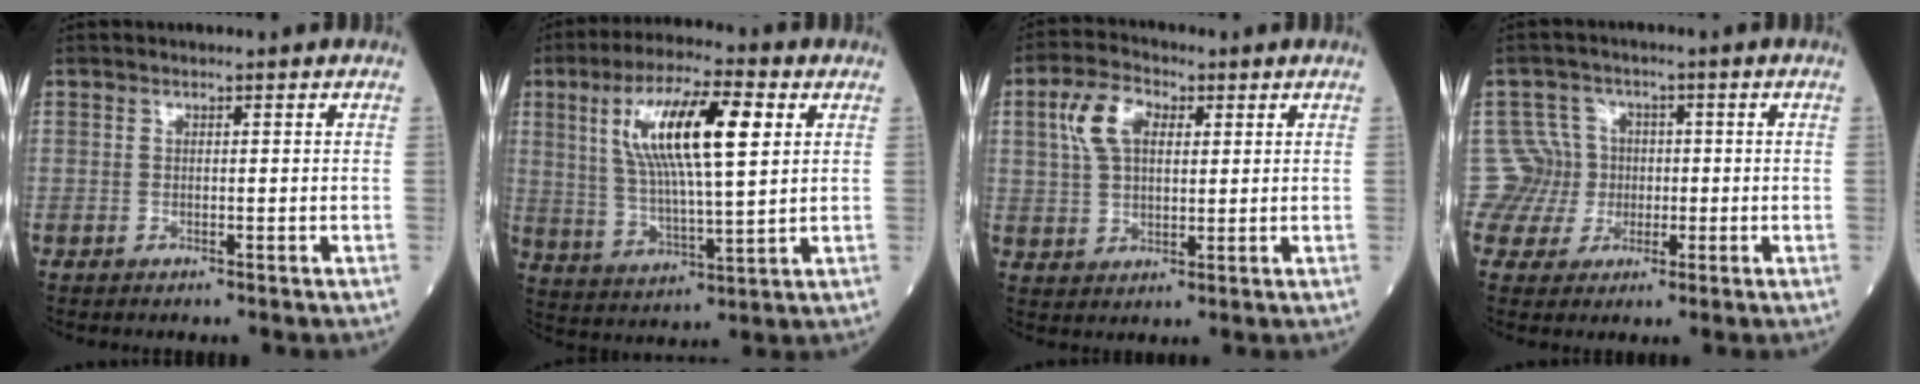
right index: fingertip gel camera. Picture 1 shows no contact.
{"total": 15.3, "force": [4.7, 3.0, 14.2], "torque": [-0.272, 0.017, 0.083]}
{"total": 7.6, "force": [2.6, 4.2, 5.8], "torque": [-0.128, 0.018, 0.052]}
{"total": 6.5, "force": [0.1, 6.4, -0.3], "torque": [0.015, 0.022, 0.005]}